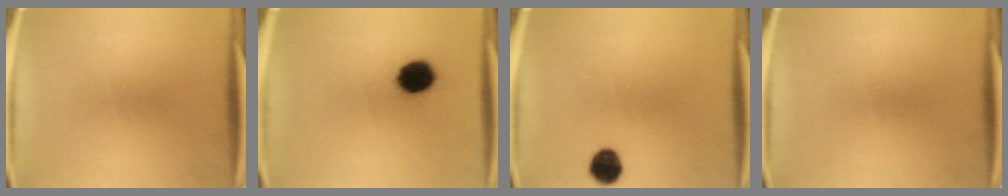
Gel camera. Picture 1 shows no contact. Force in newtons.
{"total": 9.9}
{"total": 5.9}
{"total": 0.0}